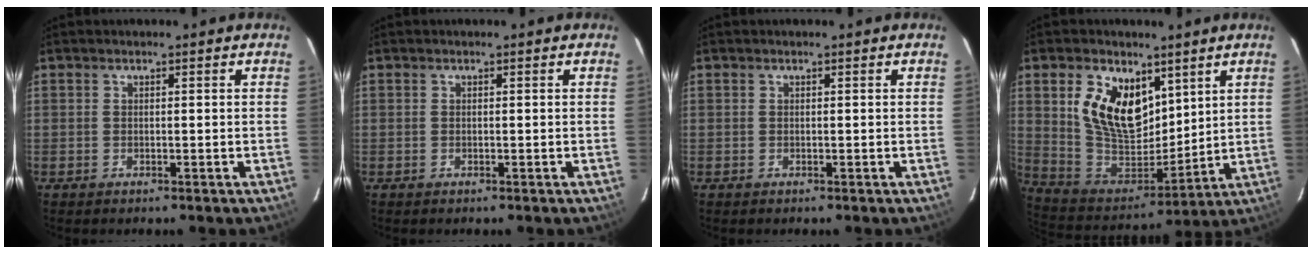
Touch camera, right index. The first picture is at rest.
{"total": 0.0}
{"total": 0.0}
{"total": 15.3, "force": [6.8, 9.2, 10.2], "torque": [-0.198, 0.004, 0.146]}